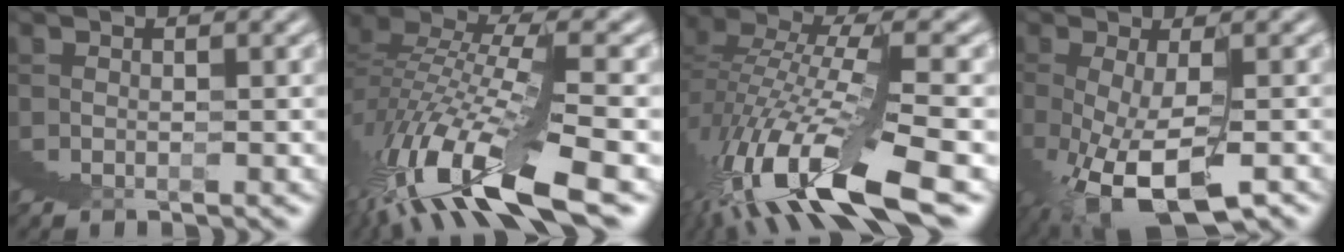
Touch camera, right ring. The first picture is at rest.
{"total": 6.9, "force": [2.7, 1.0, 6.3], "torque": [-0.096, 0.027, 0.036]}
{"total": 6.3, "force": [-0.3, 1.4, 6.1], "torque": [-0.102, 0.000, 0.000]}
{"total": 4.6, "force": [-1.5, 0.6, 4.3], "torque": [-0.052, 0.007, -0.016]}